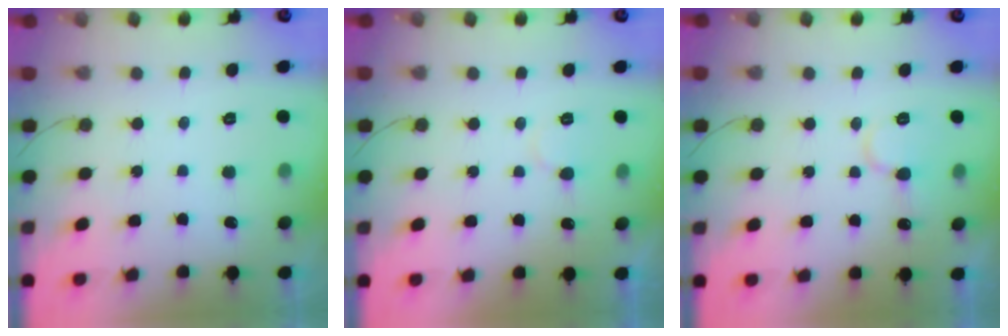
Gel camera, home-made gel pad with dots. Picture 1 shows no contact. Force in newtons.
{"total": 6.1, "press": 6.1, "slide": 0.4}
{"total": 8.7, "press": 8.6, "slide": 1.2}